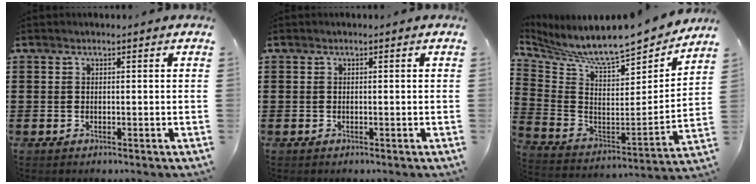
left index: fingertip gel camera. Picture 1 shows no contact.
{"total": 0.0}
{"total": 8.3, "force": [7.4, 1.0, 3.5], "torque": [-0.096, -0.069, 0.119]}